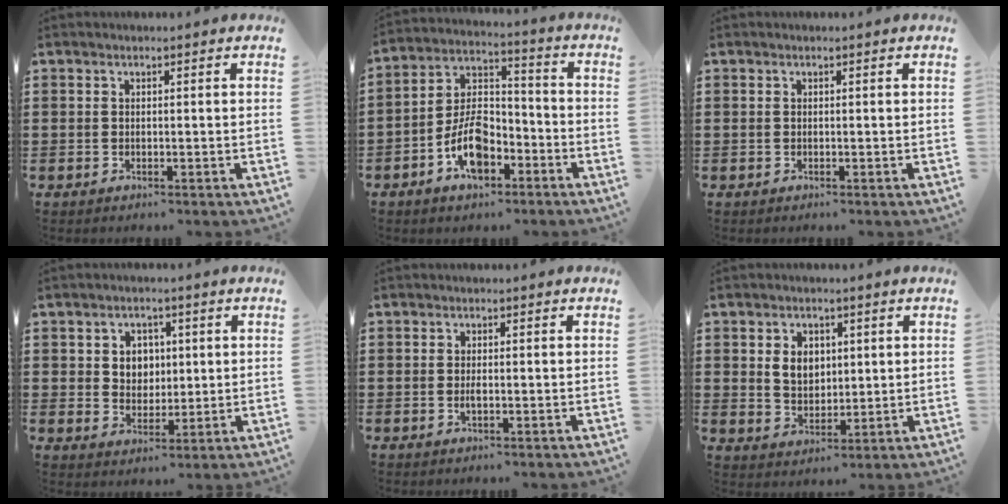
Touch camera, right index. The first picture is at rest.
{"total": 8.8, "force": [-4.5, 4.7, 6.0], "torque": [-0.129, 0.012, -0.084]}
{"total": 0.0}
{"total": 4.2, "force": [1.1, 3.8, 1.3], "torque": [-0.035, 0.011, 0.015]}
{"total": 1.1, "force": [-0.2, 0.2, 1.1], "torque": [-0.020, -0.004, -0.003]}
{"total": 4.7, "force": [1.1, 3.7, 2.8], "torque": [-0.059, 0.009, 0.015]}